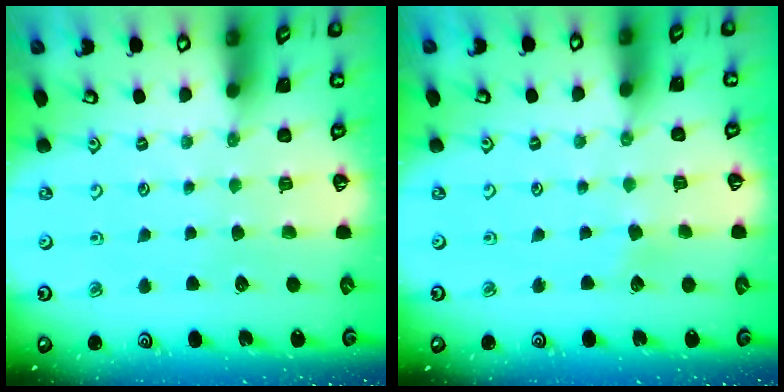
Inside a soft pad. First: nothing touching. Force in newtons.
{"total": 2.9, "press": 2.9, "slide": 0.3}